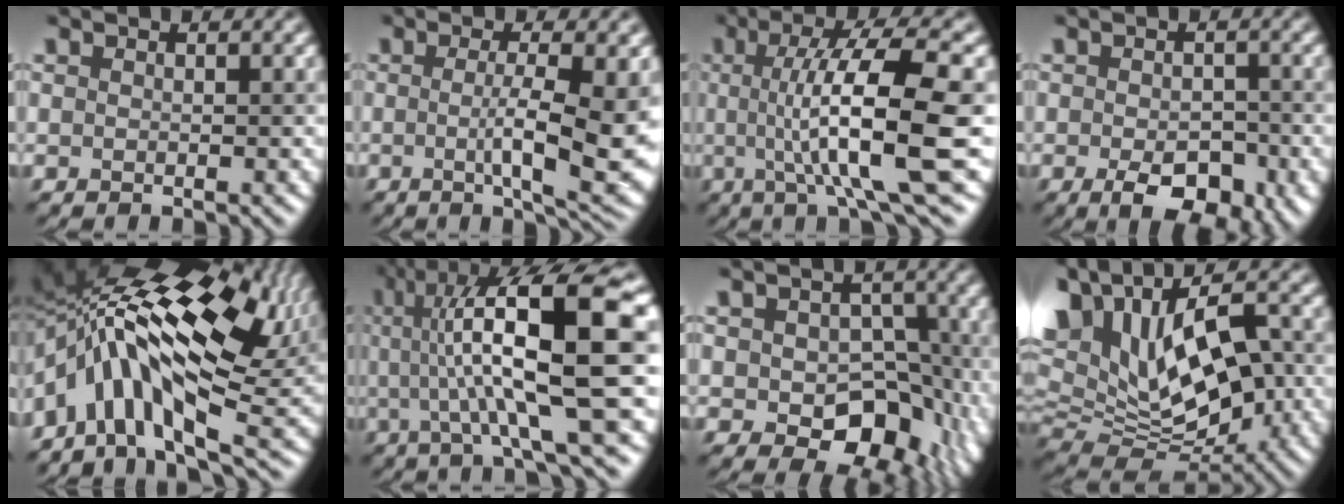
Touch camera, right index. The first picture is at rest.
{"total": 8.2, "force": [-0.7, 1.7, 8.0], "torque": [-0.123, -0.009, -0.006]}
{"total": 11.0, "force": [0.0, 2.4, 10.7], "torque": [-0.146, 0.003, 0.000]}
{"total": 5.4, "force": [-2.1, 2.8, 4.1], "torque": [-0.062, -0.005, -0.033]}
{"total": 16.3, "force": [1.1, 7.7, 14.3], "torque": [-0.258, 0.019, 0.020]}
{"total": 14.1, "force": [2.1, 2.9, 13.7], "torque": [-0.199, 0.027, 0.037]}
{"total": 8.3, "force": [-0.8, 6.1, 5.6], "torque": [-0.057, -0.014, -0.009]}
{"total": 16.6, "force": [4.1, 10.5, 12.3], "torque": [-0.248, 0.040, 0.101]}